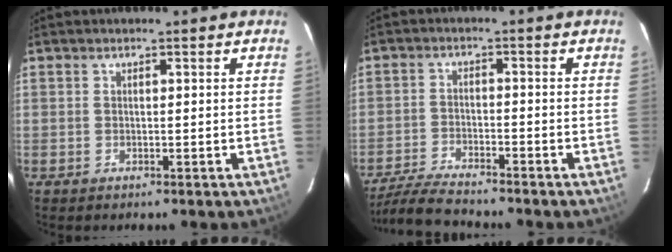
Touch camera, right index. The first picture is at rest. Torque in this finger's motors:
{"motor_torque": [0.42, -0.34, 0.10, 0.01]}